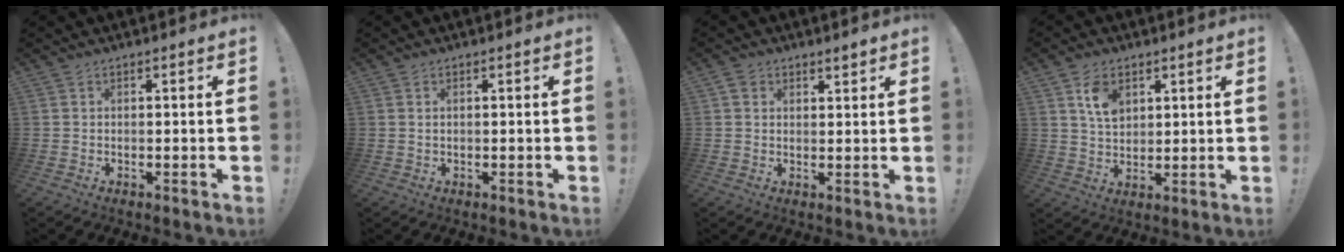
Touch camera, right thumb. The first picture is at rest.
{"total": 0.6, "force": [0.5, 0.2, 0.2], "torque": [-0.005, 0.002, 0.008]}
{"total": 3.1, "force": [2.4, 1.9, 0.8], "torque": [0.002, -0.010, 0.041]}
{"total": 8.0, "force": [3.8, 5.6, 4.2], "torque": [-0.063, -0.010, 0.070]}